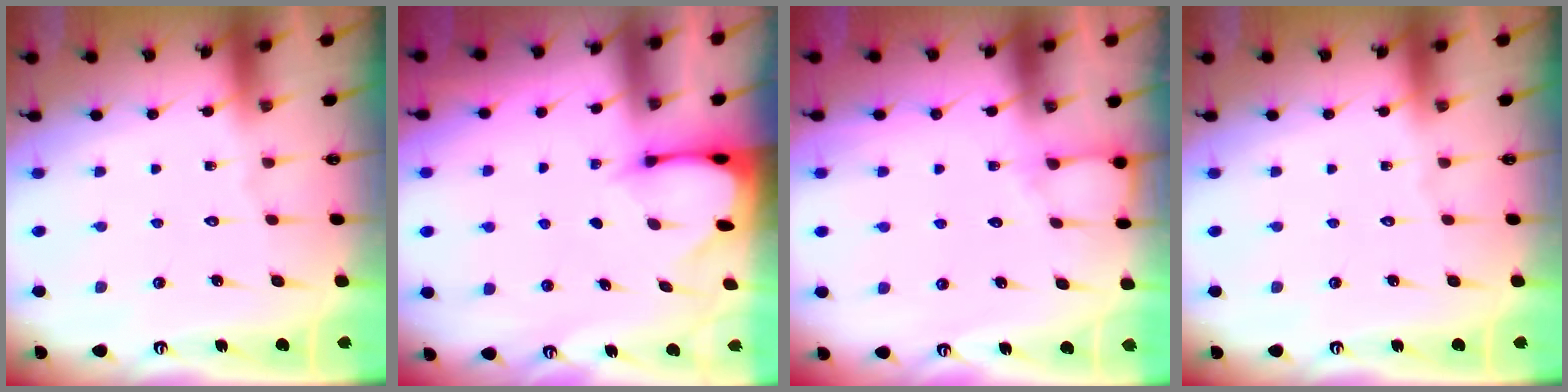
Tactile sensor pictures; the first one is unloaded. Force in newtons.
{"total": 2.5, "press": 2.5, "slide": 0.3}
{"total": 4.8, "press": 4.8, "slide": 0.4}
{"total": 0.0}